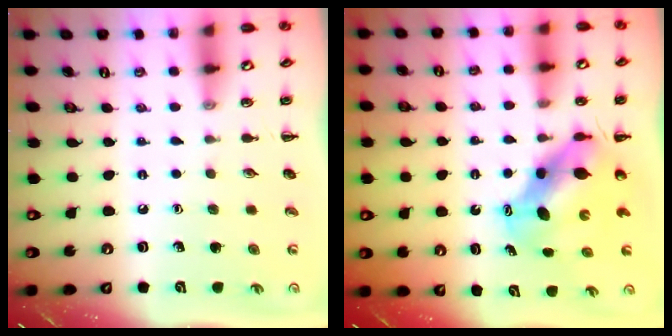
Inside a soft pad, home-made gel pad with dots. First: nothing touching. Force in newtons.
{"total": 7.3, "press": 7.0, "slide": 2.0}